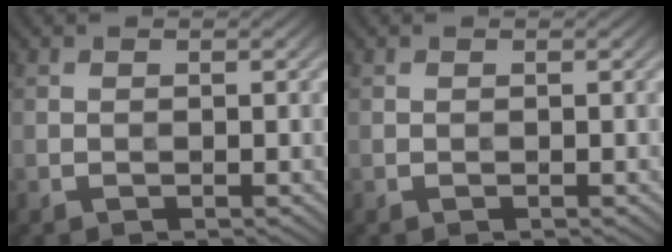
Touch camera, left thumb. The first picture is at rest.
{"total": 0.0}